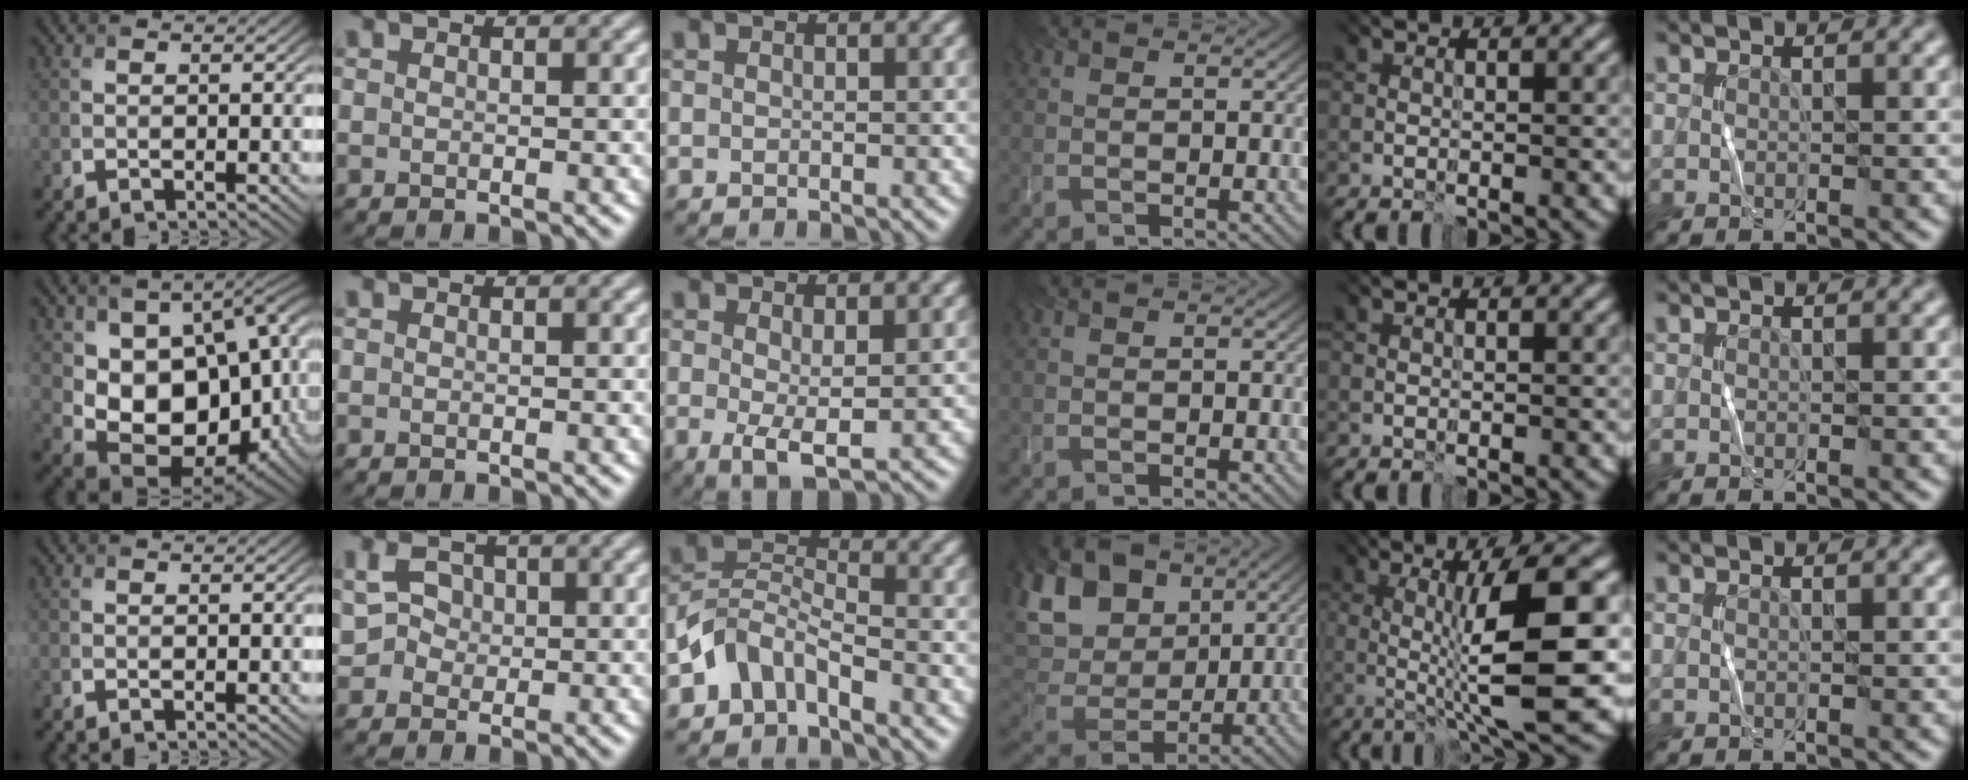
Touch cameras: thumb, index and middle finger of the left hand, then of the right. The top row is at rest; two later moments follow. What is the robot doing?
{"motion": "wrap", "object": "cellophane"}